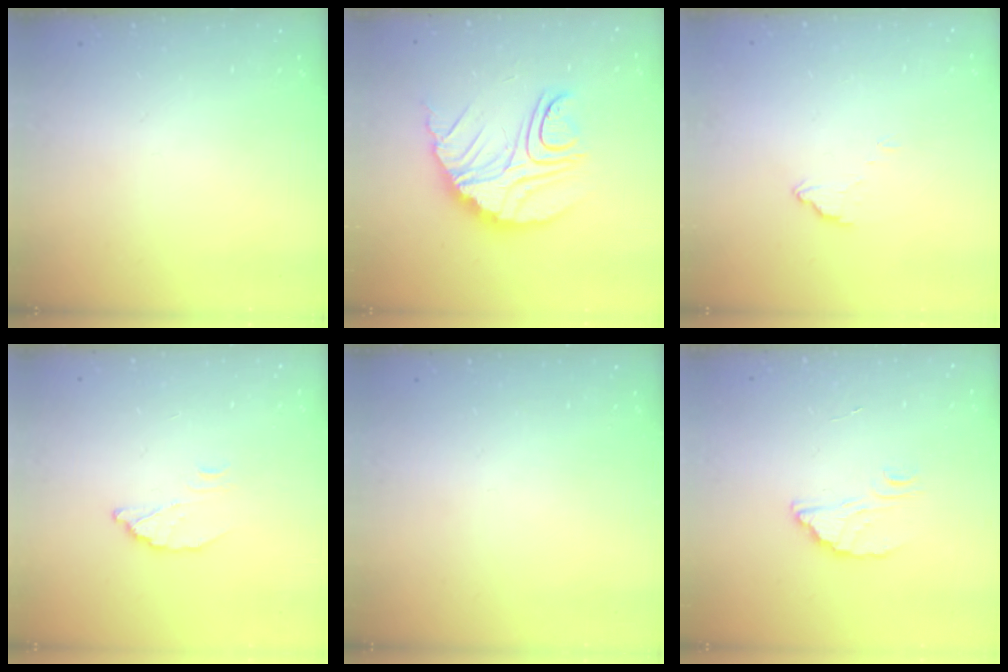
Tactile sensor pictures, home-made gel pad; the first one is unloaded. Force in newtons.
{"total": 16.3, "press": 16.2, "slide": 1.3}
{"total": 2.9, "press": 2.9, "slide": 0.4}
{"total": 3.7, "press": 3.7, "slide": 0.1}
{"total": 0.0}
{"total": 2.4, "press": 2.4, "slide": 0.1}